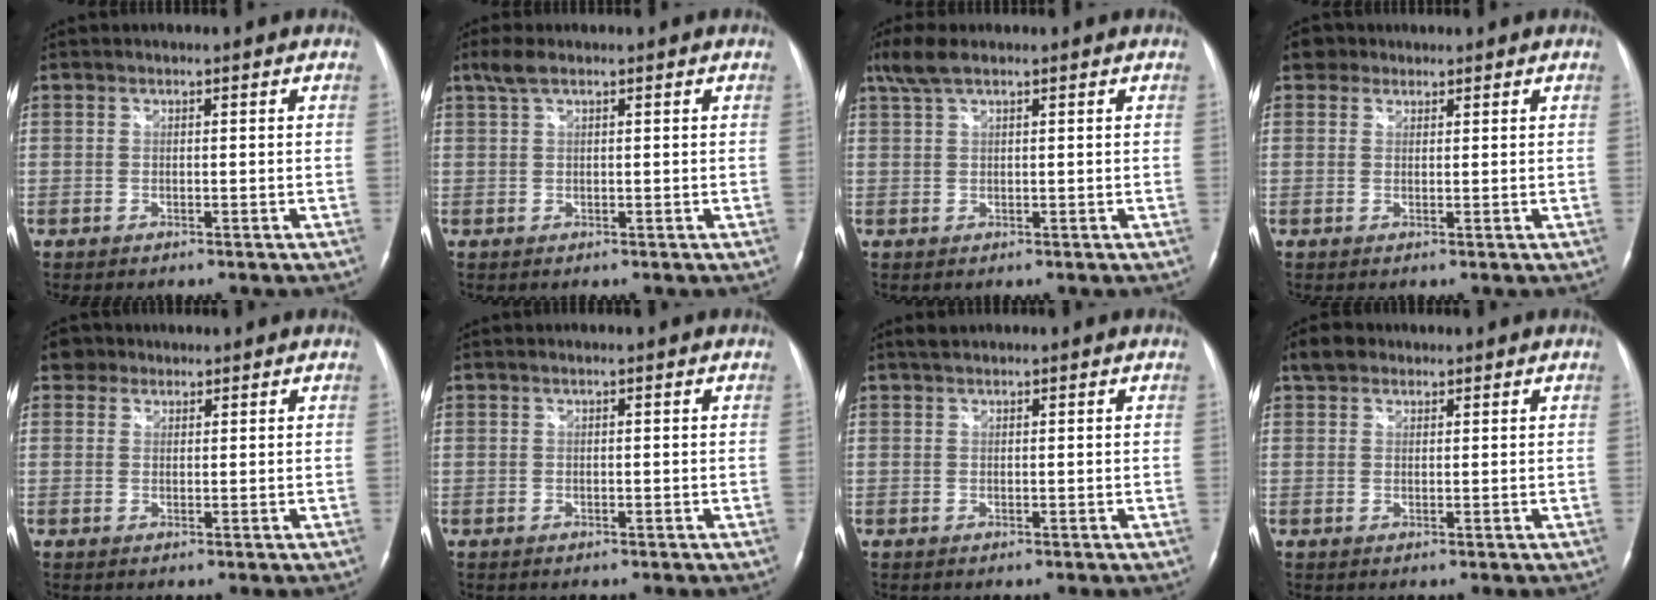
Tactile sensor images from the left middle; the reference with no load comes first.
{"total": 2.4, "force": [1.7, 0.5, 1.6], "torque": [-0.040, 0.014, 0.038]}
{"total": 3.8, "force": [2.8, 0.7, 2.5], "torque": [-0.062, 0.018, 0.061]}
{"total": 2.3, "force": [1.7, 1.6, 0.0], "torque": [0.001, 0.013, 0.025]}
{"total": 2.5, "force": [1.8, 1.7, 0.0], "torque": [0.003, 0.011, 0.026]}
{"total": 0.0}
{"total": 1.3, "force": [1.2, 0.2, 0.5], "torque": [-0.014, 0.011, 0.025]}
{"total": 3.1, "force": [2.2, 1.9, 1.0], "torque": [-0.024, 0.018, 0.040]}